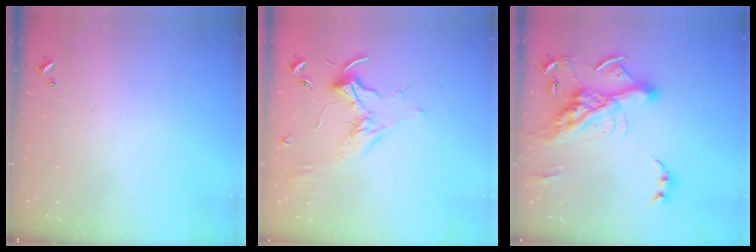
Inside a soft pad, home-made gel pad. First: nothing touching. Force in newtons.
{"total": 1.7, "press": 1.6, "slide": 0.7}
{"total": 18.2, "press": 18.0, "slide": 2.7}